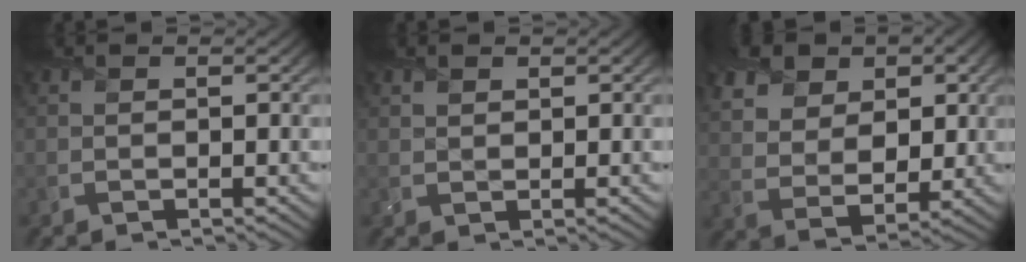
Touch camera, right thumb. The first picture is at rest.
{"total": 1.0, "force": [0.8, 0.5, 0.3], "torque": [-0.008, -0.002, 0.020]}
{"total": 9.1, "force": [4.5, 6.1, 5.0], "torque": [-0.133, 0.002, 0.080]}